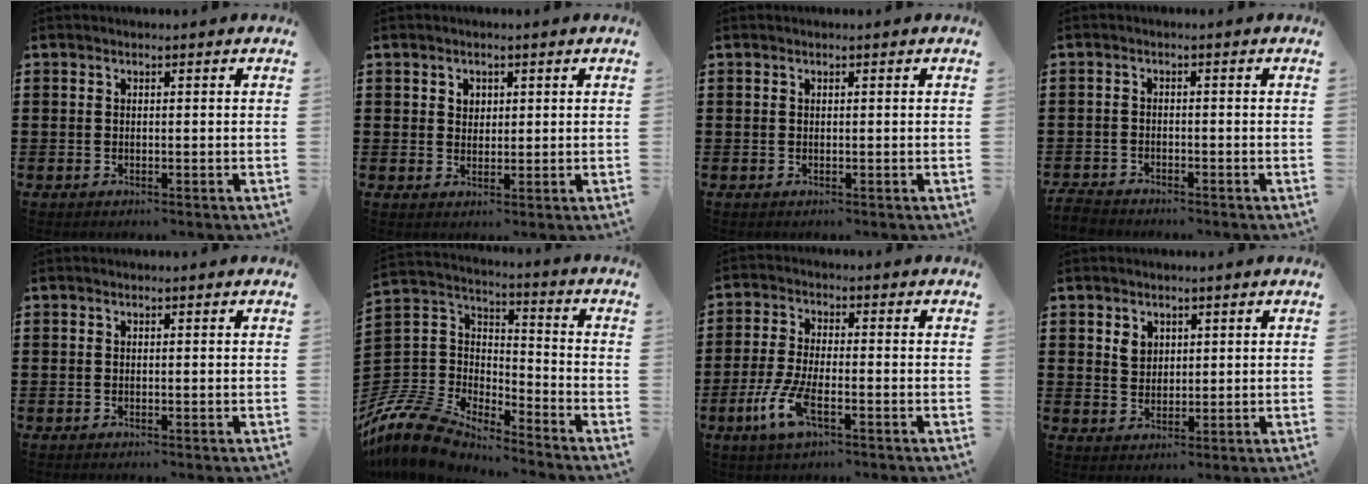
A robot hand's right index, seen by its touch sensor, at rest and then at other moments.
{"total": 1.8, "force": [0.9, 1.5, 0.5], "torque": [-0.014, 0.009, 0.017]}
{"total": 0.0}
{"total": 2.1, "force": [-2.1, 0.1, 0.1], "torque": [-0.007, -0.002, -0.044]}
{"total": 0.0}
{"total": 9.7, "force": [-9.0, 2.8, 2.3], "torque": [-0.089, -0.002, -0.189]}
{"total": 6.4, "force": [-3.0, 1.8, 5.4], "torque": [-0.135, -0.018, -0.062]}
{"total": 2.7, "force": [1.4, 2.1, 0.9], "torque": [-0.017, 0.004, 0.024]}